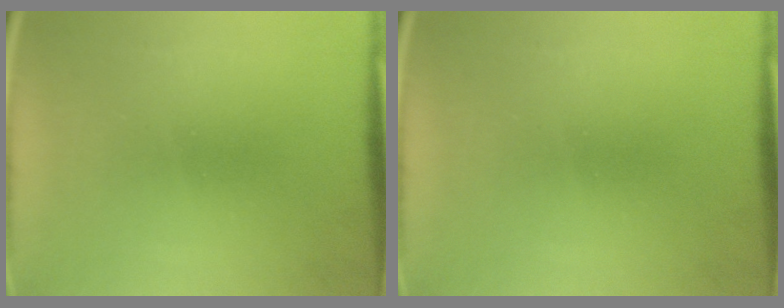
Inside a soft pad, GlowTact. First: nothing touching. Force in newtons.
{"total": 0.0}